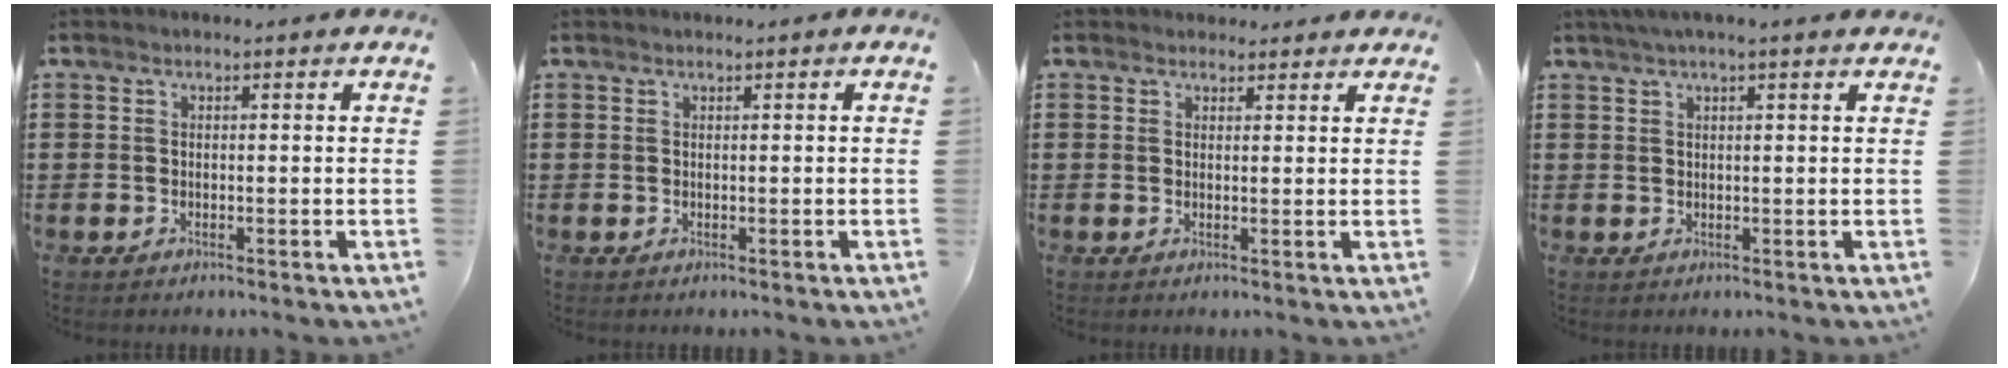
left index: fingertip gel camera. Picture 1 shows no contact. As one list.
[{"total": 0.0}, {"total": 1.6, "force": [1.5, 0.6, 0.1], "torque": [-0.006, 0.004, 0.030]}, {"total": 2.1, "force": [1.5, -0.1, 1.5], "torque": [-0.032, 0.003, 0.027]}]